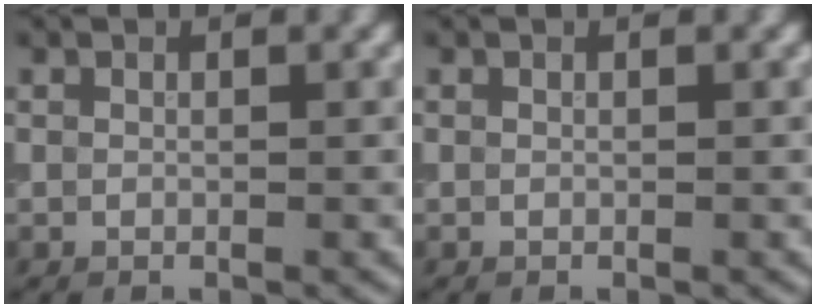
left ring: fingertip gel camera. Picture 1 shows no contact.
{"total": 0.0}